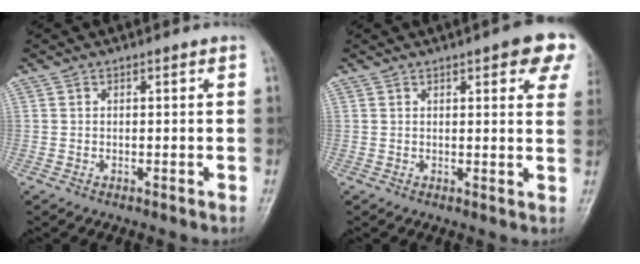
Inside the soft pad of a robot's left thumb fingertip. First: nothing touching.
{"total": 9.7, "force": [4.9, 3.0, 7.8], "torque": [-0.059, -0.009, 0.051]}